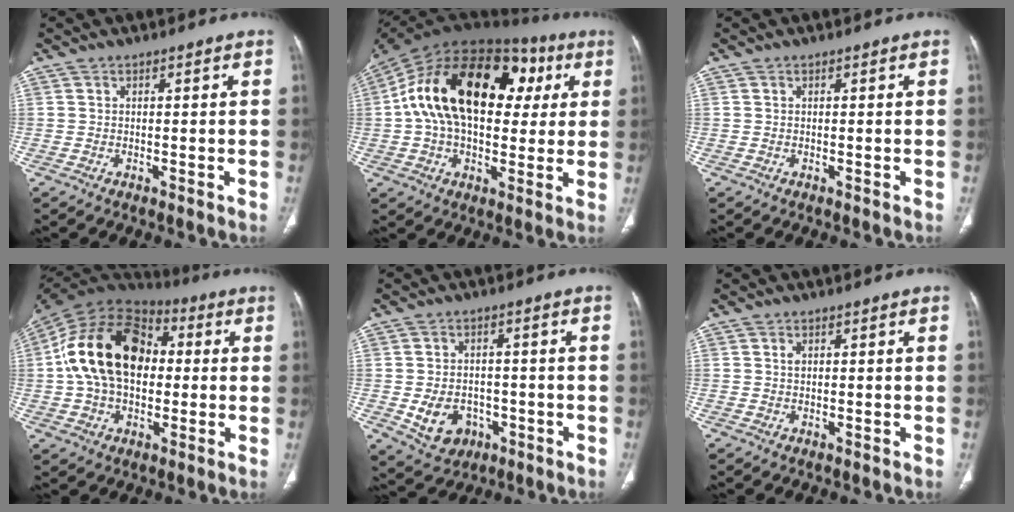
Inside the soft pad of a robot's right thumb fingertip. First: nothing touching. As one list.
[{"total": 28.4, "force": [6.2, 17.0, 21.9], "torque": [-0.368, 0.051, 0.096]}, {"total": 0.0}, {"total": 21.8, "force": [1.7, 14.5, 16.2], "torque": [-0.287, 0.028, 0.024]}, {"total": 8.2, "force": [-2.3, 6.6, 4.4], "torque": [-0.056, 0.018, -0.021]}, {"total": 1.0, "force": [0.2, 0.7, 0.6], "torque": [-0.010, 0.001, 0.005]}]